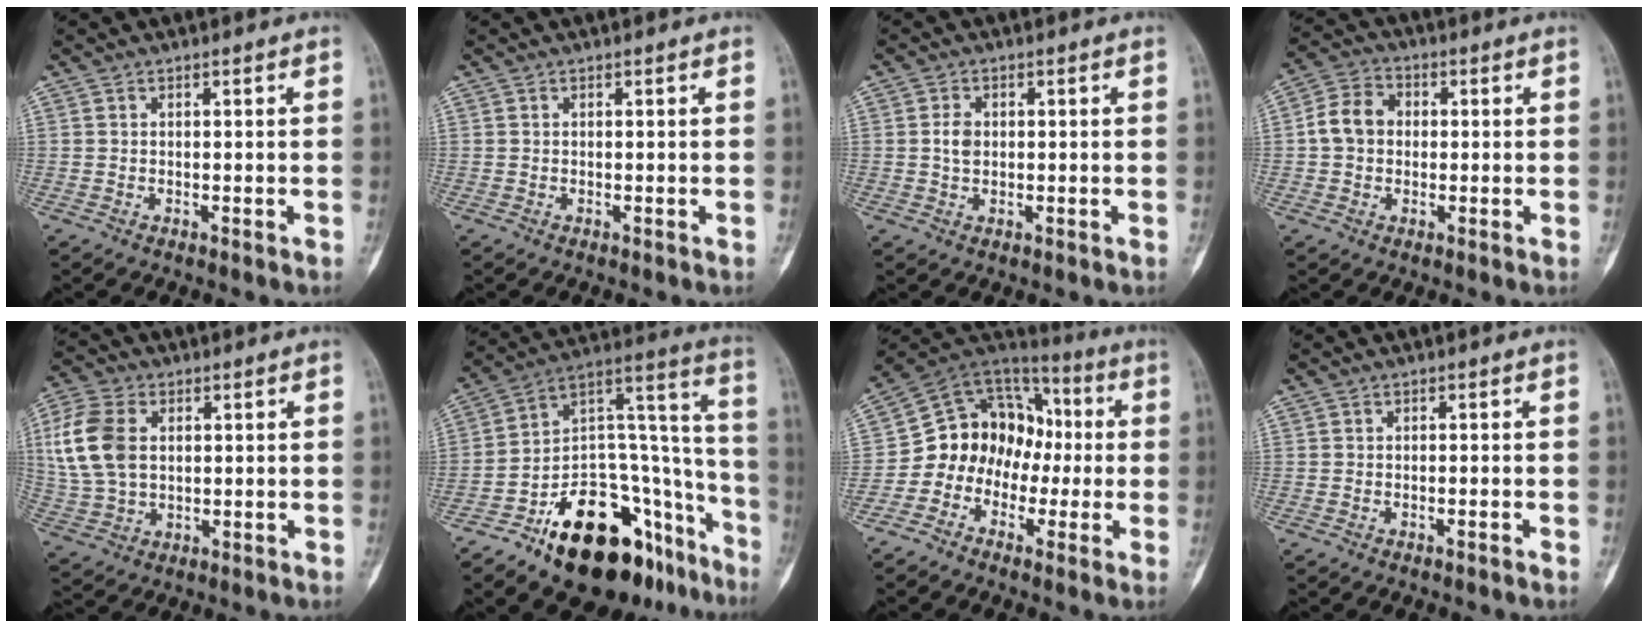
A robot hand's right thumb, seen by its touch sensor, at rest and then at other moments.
{"total": 0.0}
{"total": 2.8, "force": [0.2, 2.0, 2.0], "torque": [-0.033, 0.002, 0.005]}
{"total": 7.0, "force": [0.1, 5.7, 4.0], "torque": [-0.064, 0.019, -0.007]}
{"total": 12.8, "force": [2.4, 8.6, 9.2], "torque": [-0.195, 0.005, 0.047]}
{"total": 29.3, "force": [-16.3, 14.7, 19.3], "torque": [-0.193, 0.119, -0.246]}
{"total": 13.5, "force": [-2.9, 11.7, 6.1], "torque": [-0.057, 0.081, -0.061]}
{"total": 0.6, "force": [-0.4, 0.0, 0.4], "torque": [-0.014, 0.005, -0.006]}